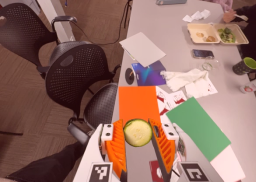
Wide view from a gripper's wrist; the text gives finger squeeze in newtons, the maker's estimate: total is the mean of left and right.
{"total": 9.0, "left": 8.5, "right": 9.4}